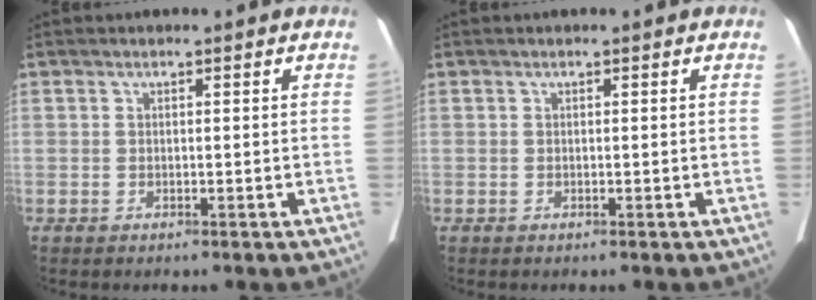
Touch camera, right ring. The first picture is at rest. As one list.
[{"total": 0.0}]